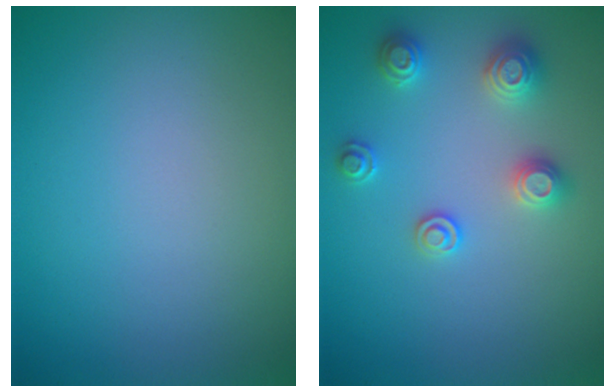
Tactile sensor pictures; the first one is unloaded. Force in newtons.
{"total": 2.8, "press": 2.8, "slide": 0.5}